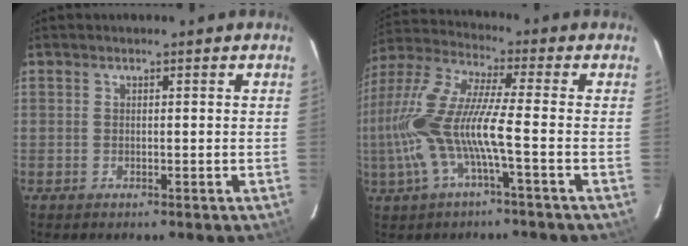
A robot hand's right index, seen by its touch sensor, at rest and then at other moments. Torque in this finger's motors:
{"motor_torque": [1.41, -0.73, 1.05, 0.21]}